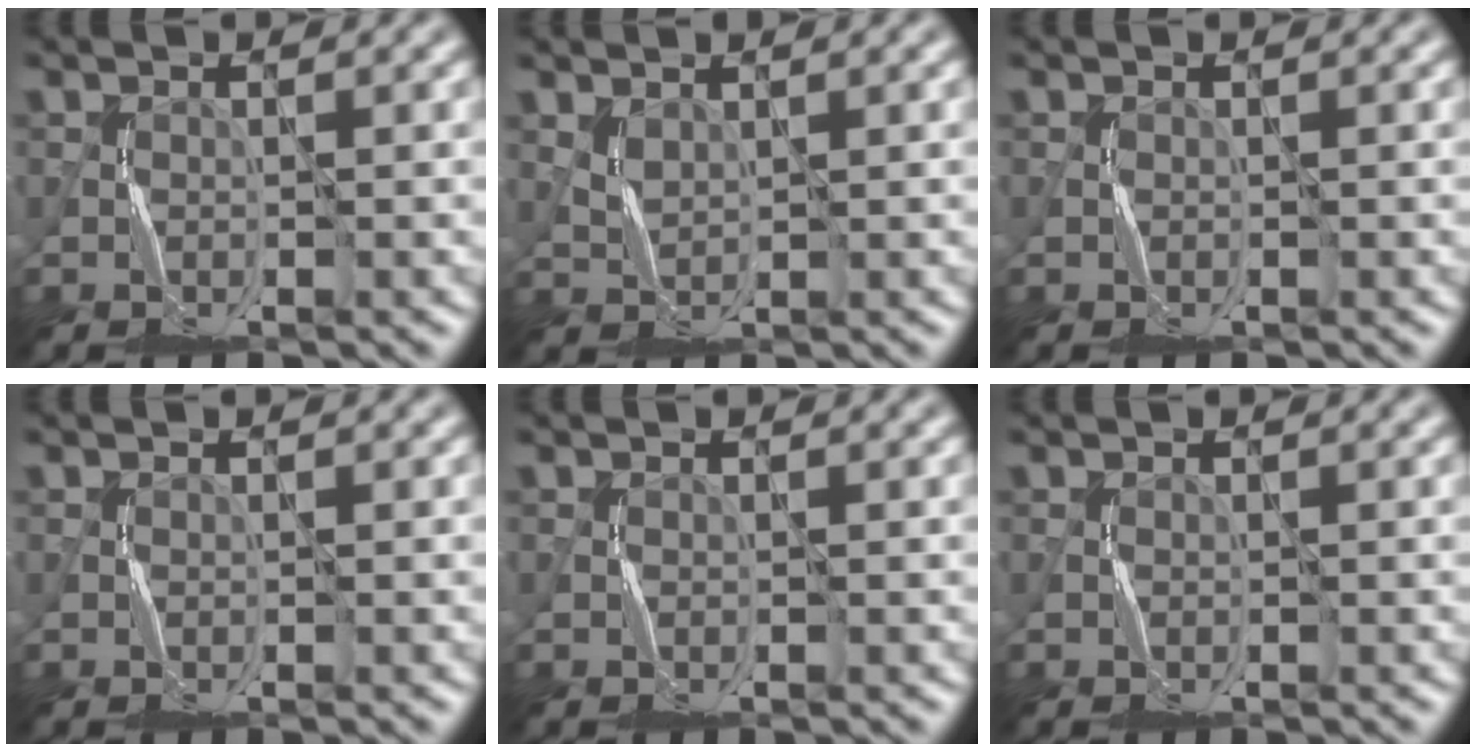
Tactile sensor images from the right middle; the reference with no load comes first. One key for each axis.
{"total": 1.2, "fx": 0.9, "fy": 0.5, "fz": 0.5, "tx": -0.018, "ty": -0.002, "tz": 0.025}
{"total": 0.0}
{"total": 0.0}
{"total": 0.0}
{"total": 0.0}